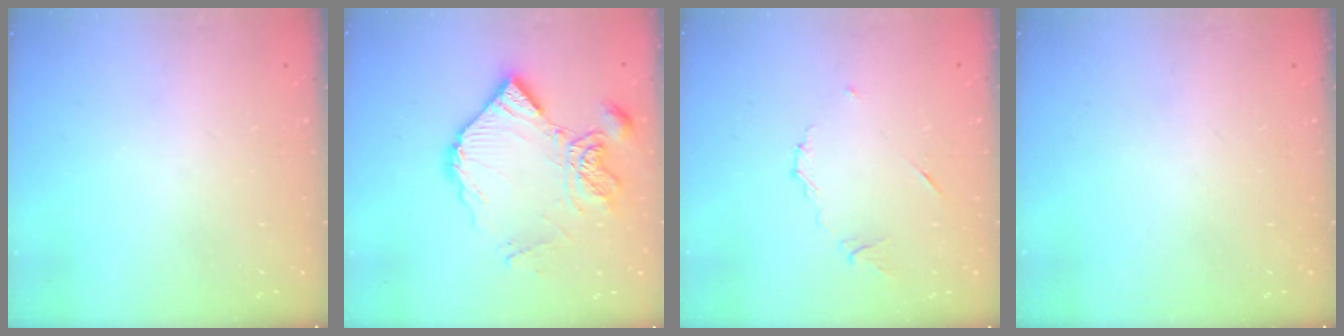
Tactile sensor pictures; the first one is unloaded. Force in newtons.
{"total": 14.3, "press": 14.2, "slide": 1.6}
{"total": 6.1, "press": 6.1, "slide": 0.6}
{"total": 0.0}